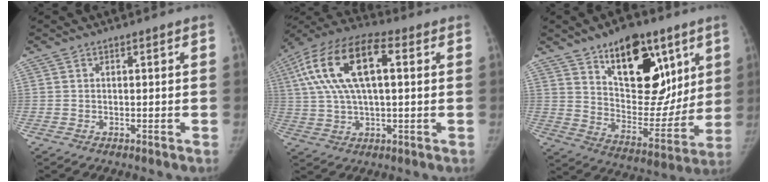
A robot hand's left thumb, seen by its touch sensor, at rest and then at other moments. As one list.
[{"total": 18.5, "force": [4.6, 8.4, 15.8], "torque": [-0.306, 0.030, 0.074]}, {"total": 22.4, "force": [11.4, 12.3, 14.9], "torque": [-0.158, -0.056, 0.182]}]